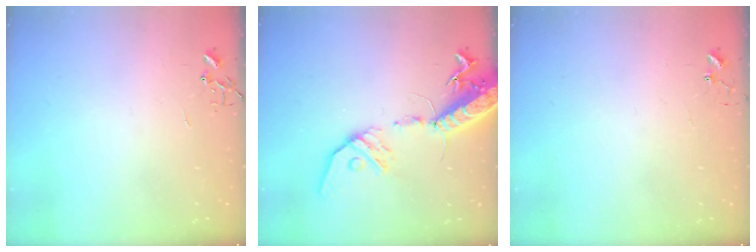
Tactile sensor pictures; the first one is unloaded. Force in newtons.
{"total": 18.2, "press": 17.7, "slide": 4.0}
{"total": 4.8, "press": 4.8, "slide": 0.2}